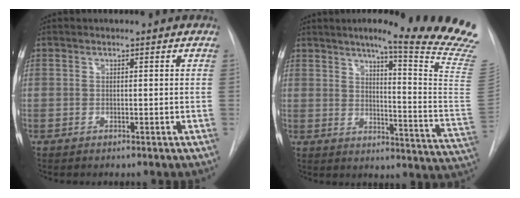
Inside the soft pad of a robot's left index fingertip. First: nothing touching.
{"total": 24.1, "force": [19.8, -1.8, 13.6], "torque": [-0.146, -0.122, 0.234]}